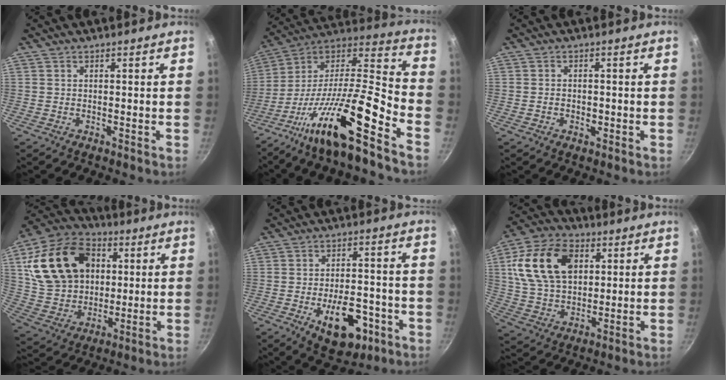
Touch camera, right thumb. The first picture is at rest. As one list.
[{"total": 23.7, "force": [-14.1, 4.5, 18.6], "torque": [-0.277, 0.070, -0.259]}, {"total": 2.1, "force": [-0.5, 1.6, 1.3], "torque": [-0.018, 0.003, -0.010]}, {"total": 23.2, "force": [5.7, 17.2, 14.5], "torque": [-0.234, 0.004, 0.107]}, {"total": 13.3, "force": [-5.0, 7.5, 9.8], "torque": [-0.107, 0.023, -0.062]}, {"total": 18.4, "force": [5.1, 12.5, 12.5], "torque": [-0.212, 0.000, 0.089]}]